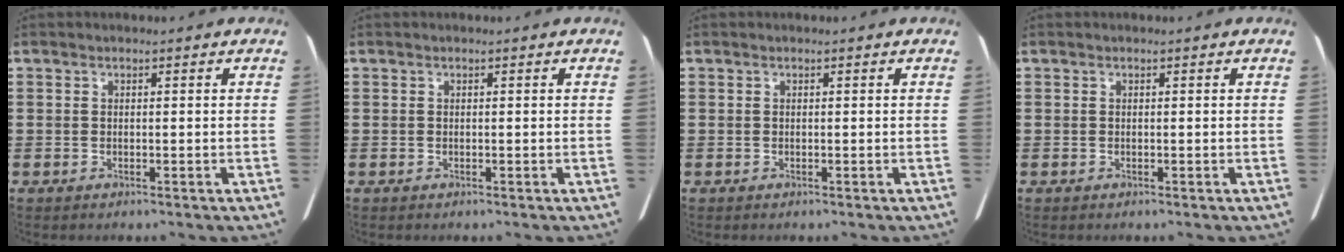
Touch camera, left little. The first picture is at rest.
{"total": 0.0}
{"total": 0.0}
{"total": 0.0}